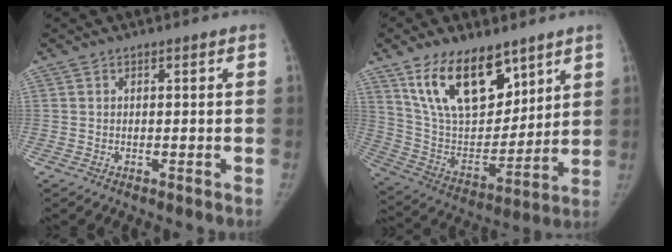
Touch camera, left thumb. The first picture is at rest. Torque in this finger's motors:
{"motor_torque": [0.71, 0.72, 1.48, -1.29, 0.23]}